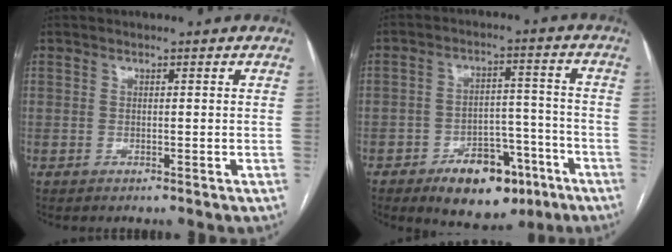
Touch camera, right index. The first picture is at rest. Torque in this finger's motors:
{"motor_torque": [0.66, -0.69, 0.50, 0.07]}